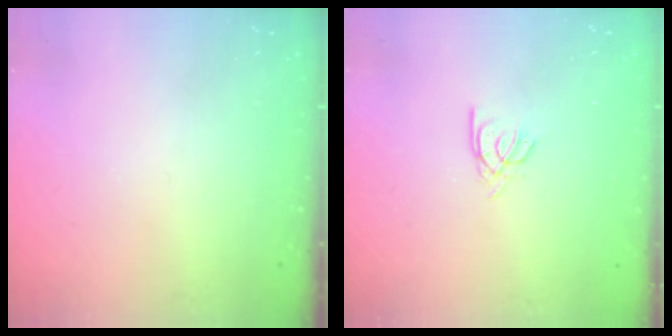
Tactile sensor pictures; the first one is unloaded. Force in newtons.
{"total": 2.4, "press": 2.4, "slide": 0.4}